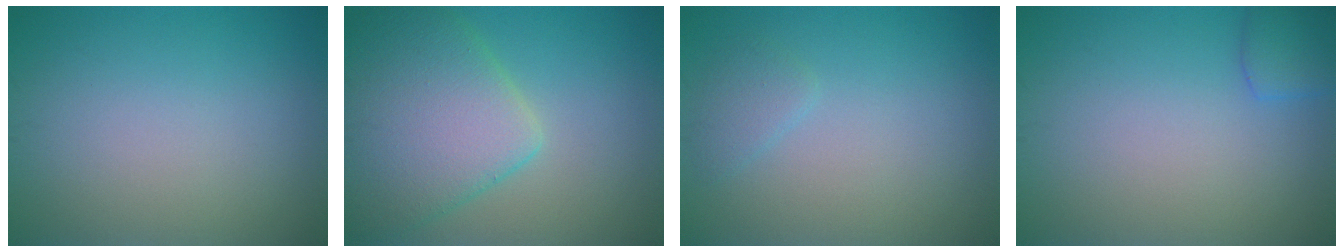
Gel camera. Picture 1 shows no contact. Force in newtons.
{"total": 8.2, "press": 8.2, "slide": 0.4}
{"total": 1.3, "press": 1.2, "slide": 0.2}
{"total": 2.0, "press": 2.0, "slide": 0.1}